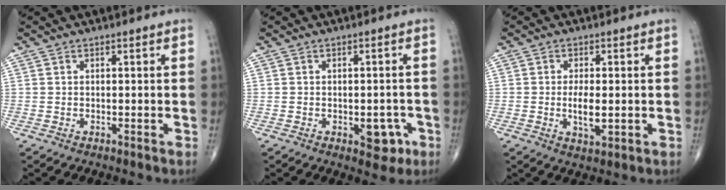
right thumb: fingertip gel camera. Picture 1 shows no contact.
{"total": 4.9, "force": [-1.9, 2.8, 3.5], "torque": [-0.019, 0.008, -0.019]}
{"total": 4.9, "force": [-0.5, 2.0, 4.4], "torque": [-0.078, -0.009, -0.008]}